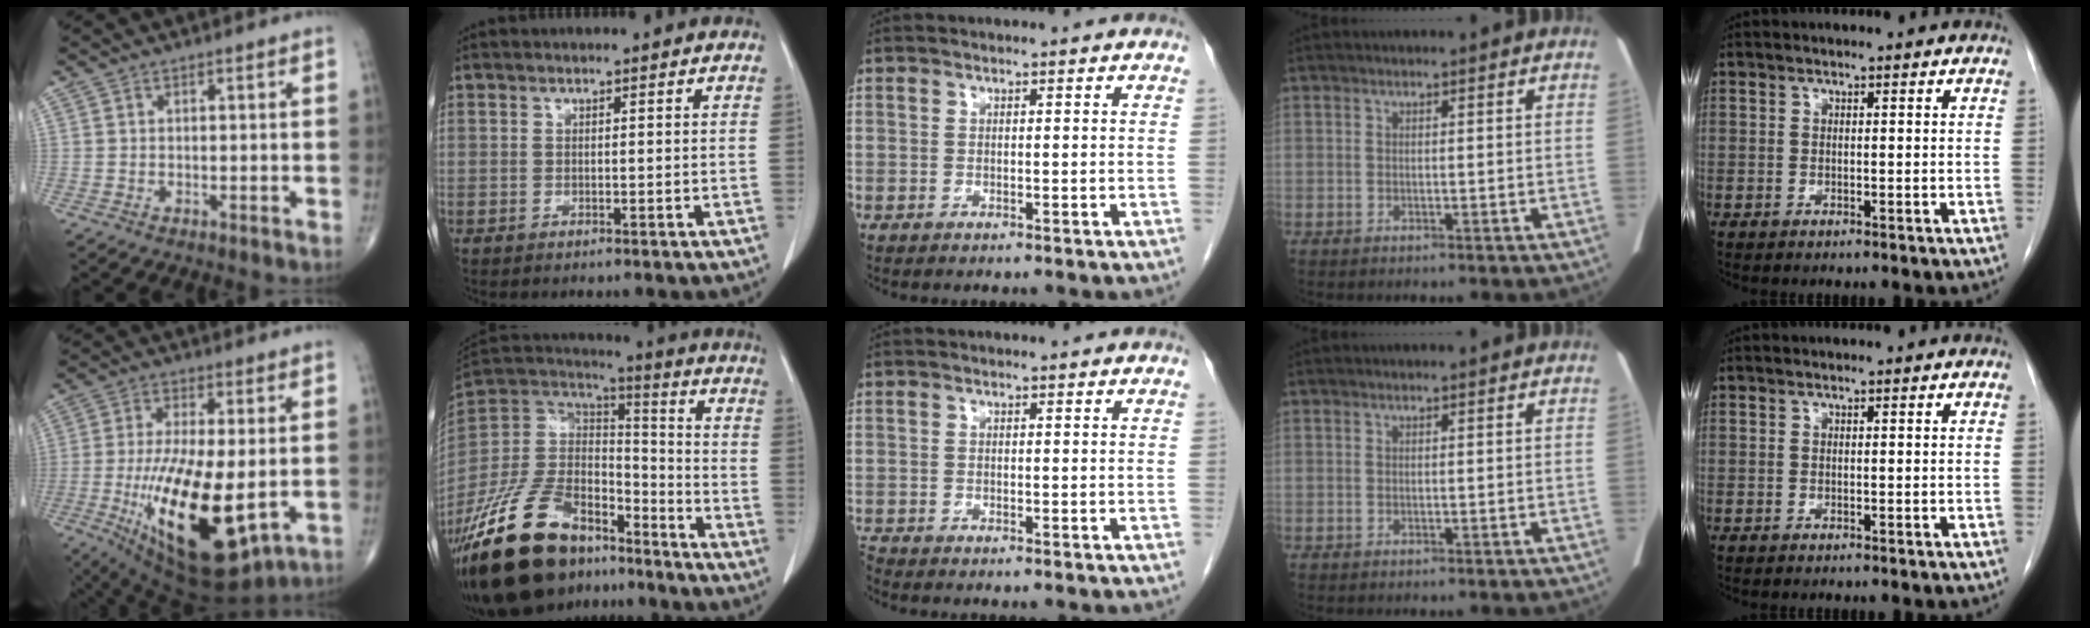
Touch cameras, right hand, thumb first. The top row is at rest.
{"thumb": {"total": 21.4, "force": [-4.3, 8.0, 19.4], "torque": [-0.365, -0.032, -0.051]}, "index": {"total": 24.5, "force": [-17.2, 11.7, 13.1], "torque": [-0.301, 0.008, -0.309]}, "middle": {"total": 0.7, "force": [-0.7, -0.2, 0.0], "torque": [-0.004, -0.005, -0.014]}}